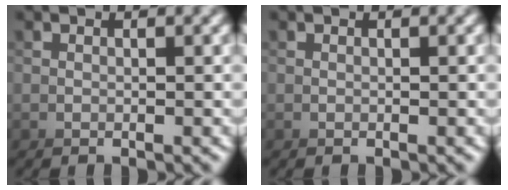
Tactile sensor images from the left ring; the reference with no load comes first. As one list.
[{"total": 0.0}]